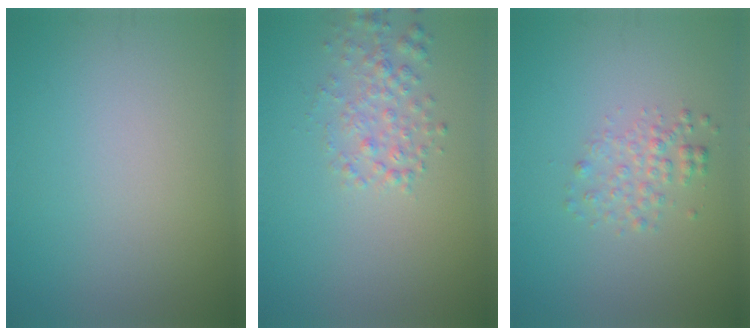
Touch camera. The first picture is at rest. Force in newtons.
{"total": 2.3, "press": 2.3, "slide": 0.1}
{"total": 1.9, "press": 1.9, "slide": 0.1}